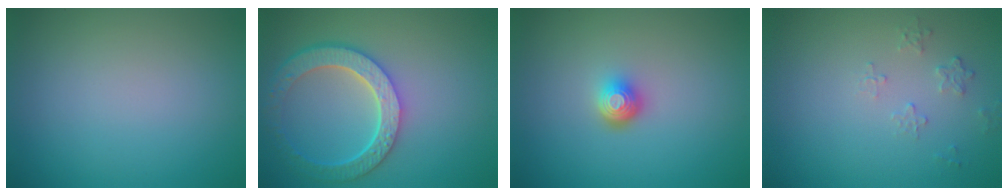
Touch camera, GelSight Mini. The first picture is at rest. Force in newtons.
{"total": 6.4, "press": 5.0, "slide": 4.0}
{"total": 2.1, "press": 1.5, "slide": 1.5}
{"total": 1.2, "press": 0.8, "slide": 0.9}